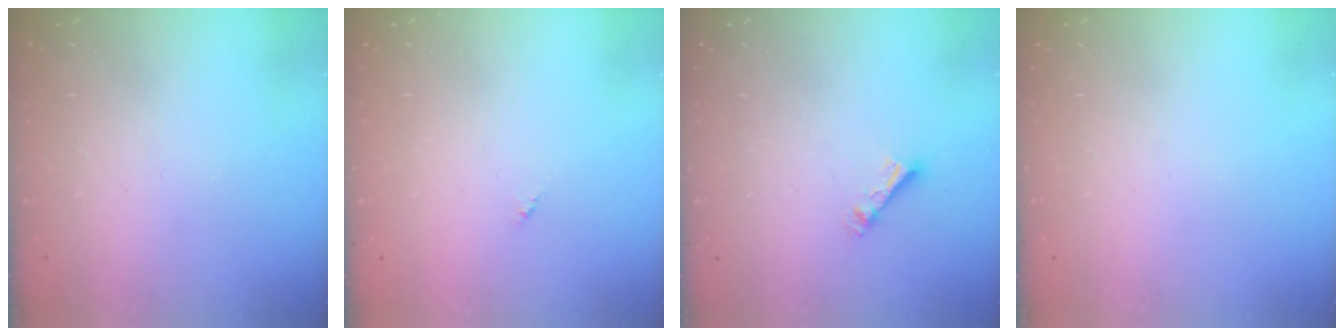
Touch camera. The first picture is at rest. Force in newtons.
{"total": 0.0}
{"total": 4.4, "press": 4.4, "slide": 0.5}
{"total": 0.0}